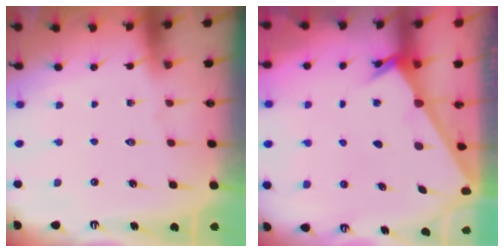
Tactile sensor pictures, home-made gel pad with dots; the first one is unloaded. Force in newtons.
{"total": 2.4, "press": 2.4, "slide": 0.3}